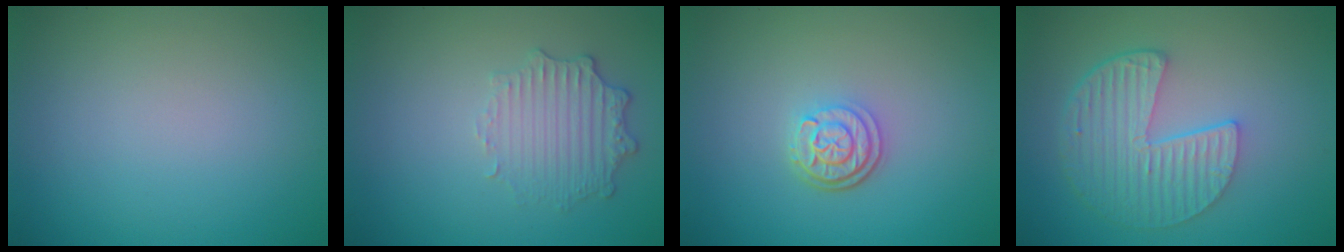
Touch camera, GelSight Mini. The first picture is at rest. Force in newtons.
{"total": 2.5, "press": 2.3, "slide": 1.0}
{"total": 3.0, "press": 2.5, "slide": 1.6}
{"total": 5.4, "press": 4.0, "slide": 3.7}